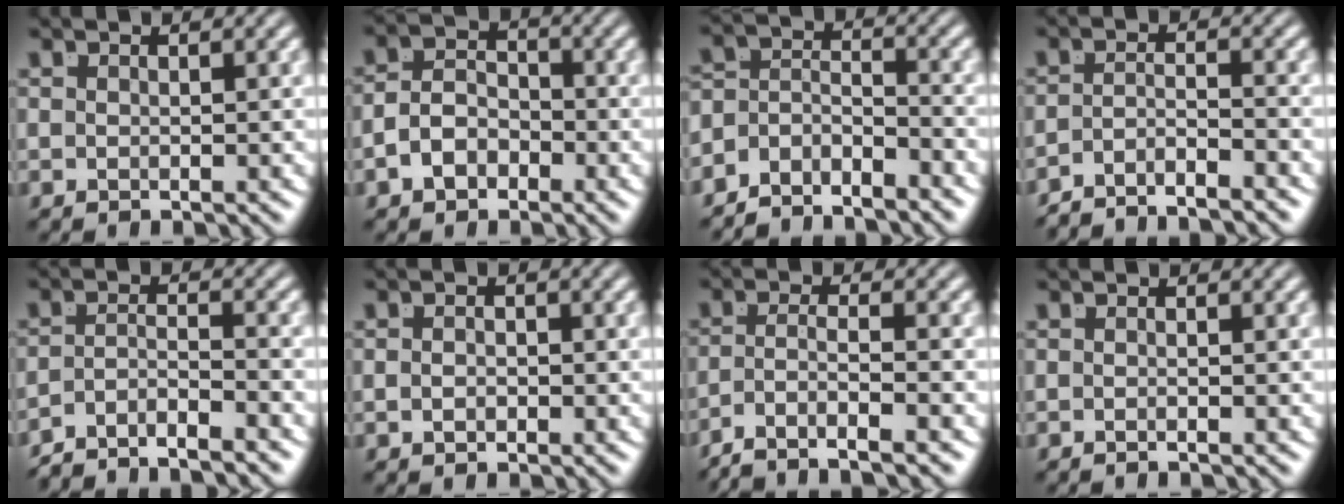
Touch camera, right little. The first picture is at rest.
{"total": 5.2, "force": [-2.1, 4.1, 2.4], "torque": [-0.038, -0.012, -0.036]}
{"total": 6.0, "force": [-2.5, 4.7, 2.7], "torque": [-0.047, -0.016, -0.055]}
{"total": 4.4, "force": [-4.2, 0.5, 1.2], "torque": [-0.012, -0.018, -0.065]}
{"total": 5.3, "force": [-4.6, 1.7, 1.9], "torque": [-0.029, -0.020, -0.075]}
{"total": 0.7, "force": [-0.6, -0.1, 0.4], "torque": [-0.010, -0.009, -0.004]}
{"total": 5.6, "force": [-4.4, 1.7, 3.0], "torque": [-0.061, -0.031, -0.061]}
{"total": 0.6, "force": [-0.5, -0.4, 0.2], "torque": [-0.002, 0.000, -0.008]}